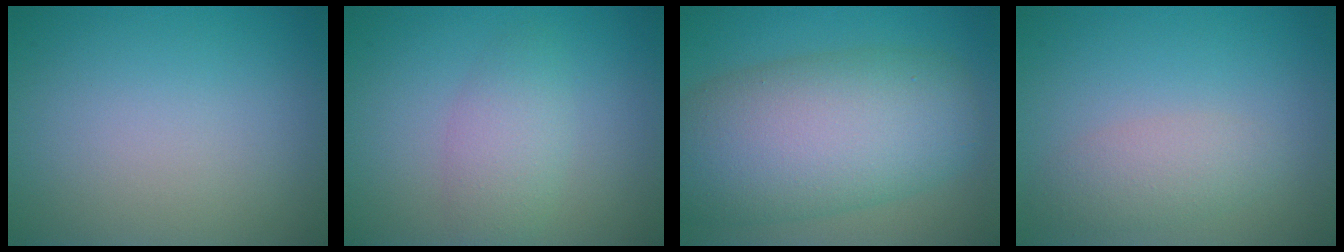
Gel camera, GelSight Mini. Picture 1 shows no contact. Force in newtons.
{"total": 2.8, "press": 2.8, "slide": 0.1}
{"total": 11.4, "press": 11.4, "slide": 0.3}
{"total": 2.5, "press": 2.5, "slide": 0.2}